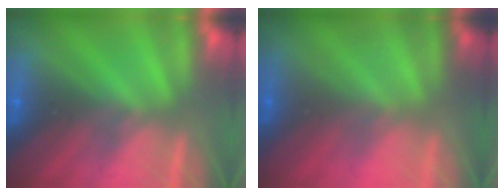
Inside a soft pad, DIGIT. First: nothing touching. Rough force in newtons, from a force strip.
{"total": 2.1}